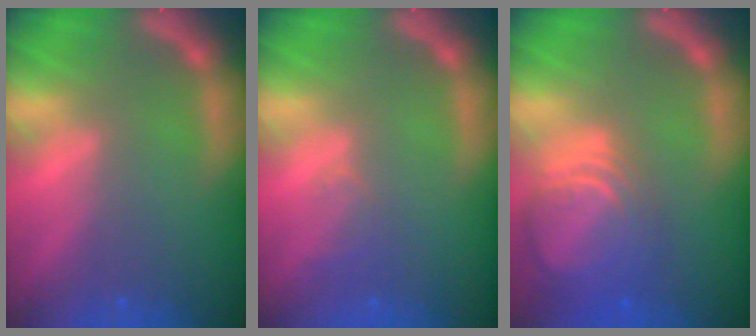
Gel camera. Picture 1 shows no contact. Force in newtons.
{"total": 1.5}
{"total": 8.5}